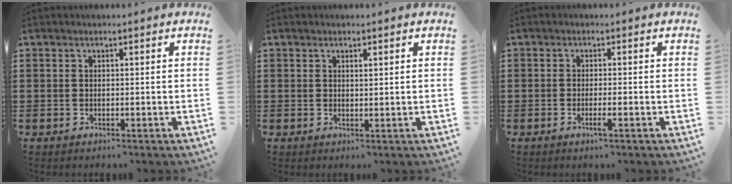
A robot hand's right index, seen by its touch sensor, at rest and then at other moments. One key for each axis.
{"total": 0.7, "fx": 0.4, "fy": 0.2, "fz": 0.6, "tx": -0.012, "ty": -0.001, "tz": 0.008}
{"total": 1.8, "fx": -0.9, "fy": 0.0, "fz": 1.5, "tx": -0.025, "ty": -0.002, "tz": -0.016}